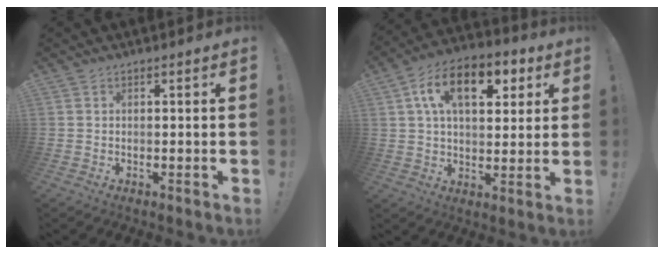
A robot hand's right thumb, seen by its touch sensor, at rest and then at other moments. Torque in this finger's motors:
{"motor_torque": [0.82, 0.85, 0.69, 0.20, 0.13]}